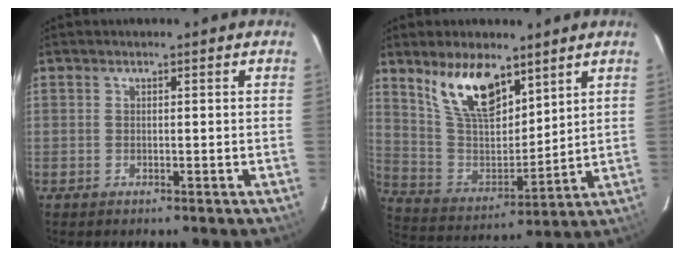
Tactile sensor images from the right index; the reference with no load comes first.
{"total": 14.7, "force": [9.4, 6.4, 9.3], "torque": [-0.175, 0.000, 0.191]}